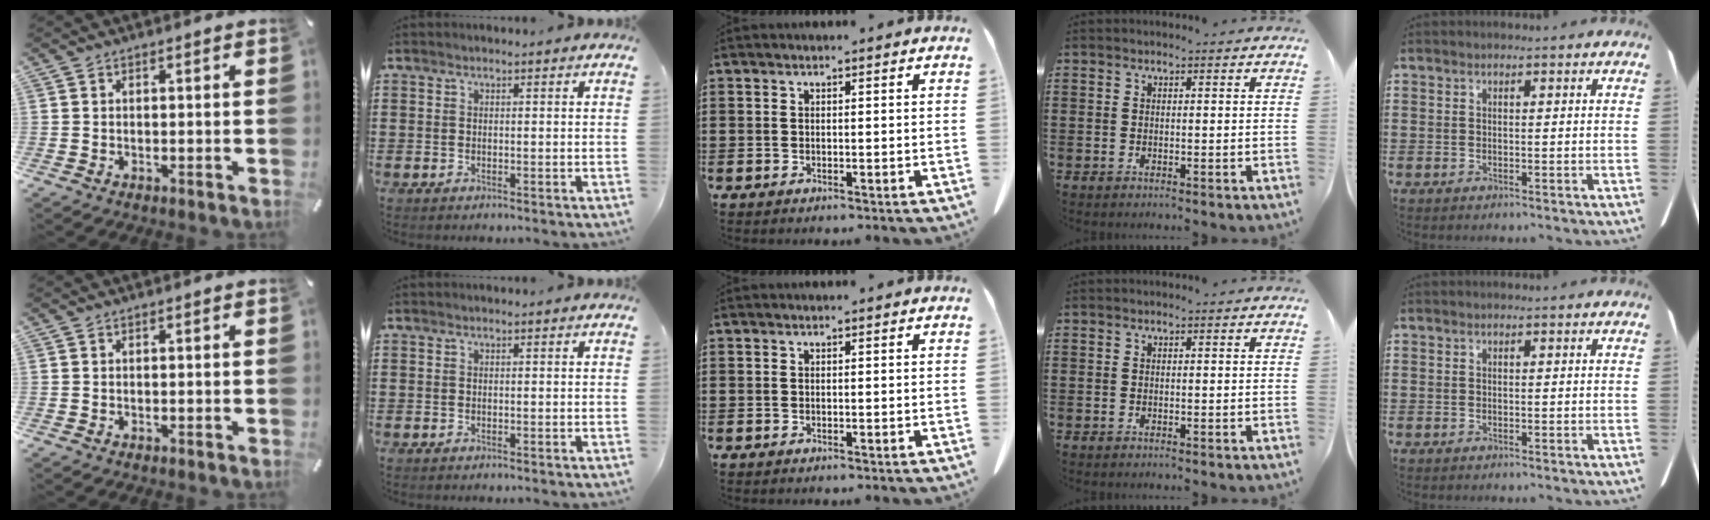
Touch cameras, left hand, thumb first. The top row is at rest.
{}